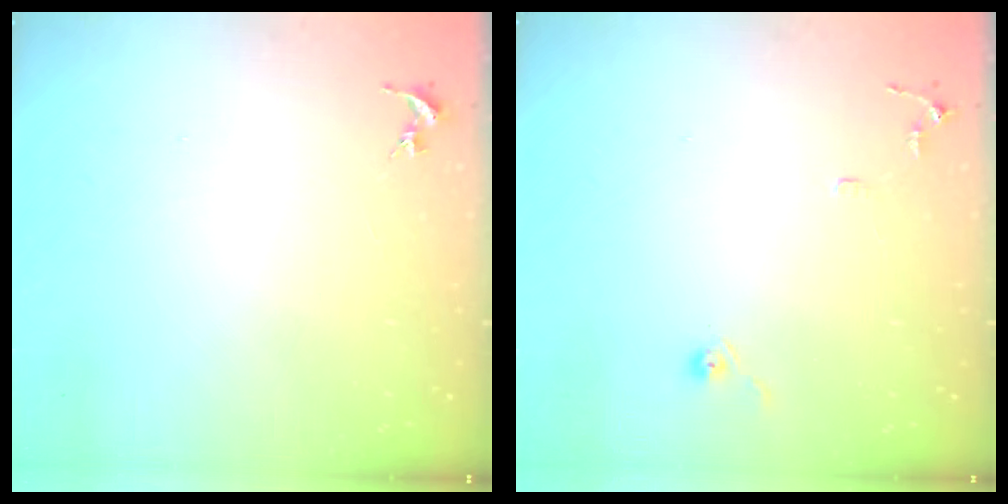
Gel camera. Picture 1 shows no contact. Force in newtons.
{"total": 8.0, "press": 8.0, "slide": 0.8}